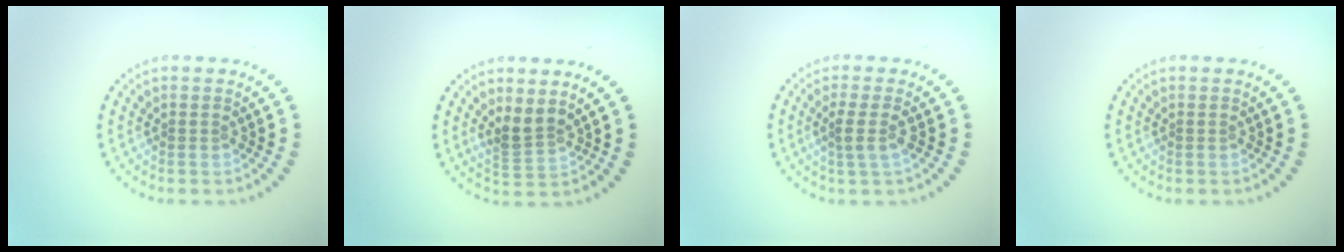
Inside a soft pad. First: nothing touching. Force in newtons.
{"total": 2.5, "press": 1.8, "slide": 1.6}
{"total": 2.0, "press": 1.6, "slide": 1.2}
{"total": 0.0}